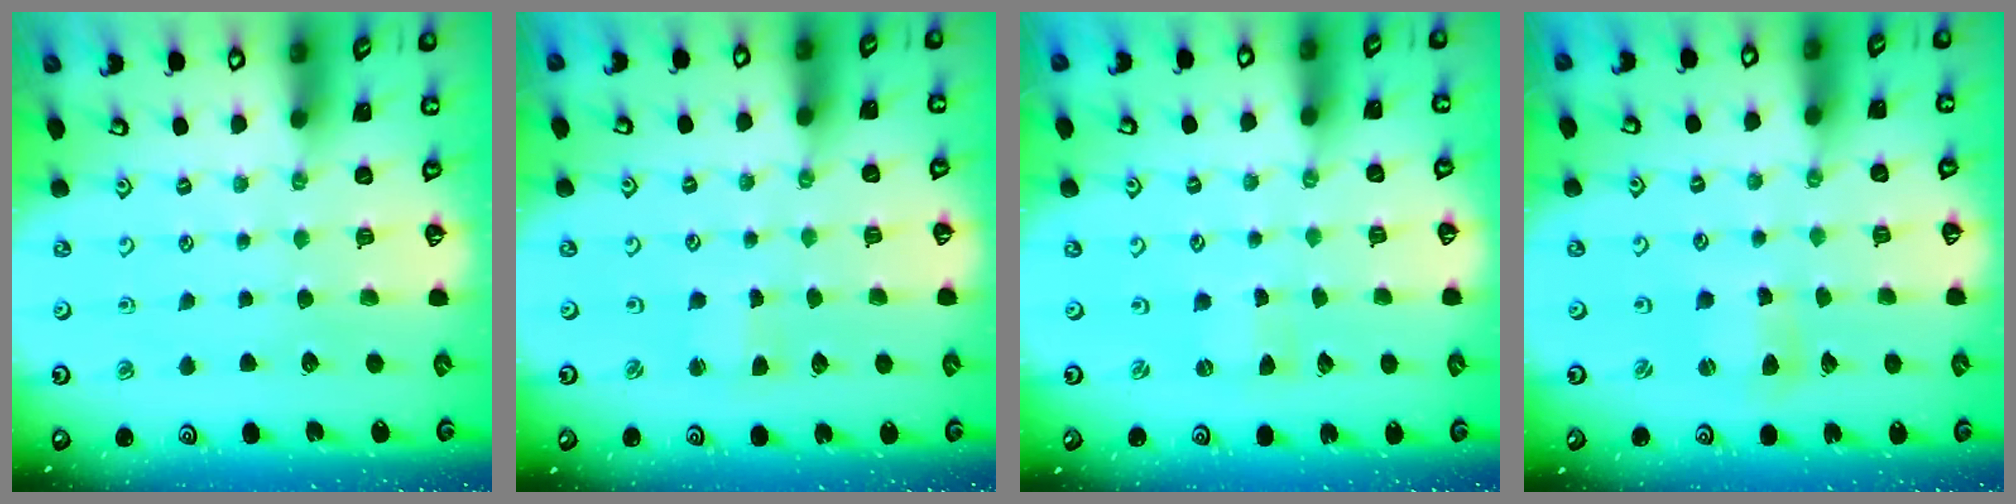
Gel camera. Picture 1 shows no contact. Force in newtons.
{"total": 1.9, "press": 1.9, "slide": 0.3}
{"total": 0.0}
{"total": 2.9, "press": 2.9, "slide": 0.3}